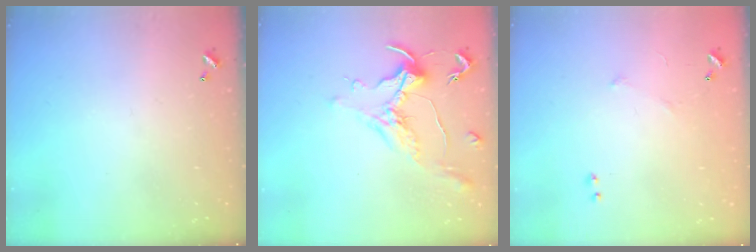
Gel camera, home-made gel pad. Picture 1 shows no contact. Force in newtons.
{"total": 1.5, "press": 1.4, "slide": 0.6}
{"total": 6.7, "press": 6.7, "slide": 0.9}